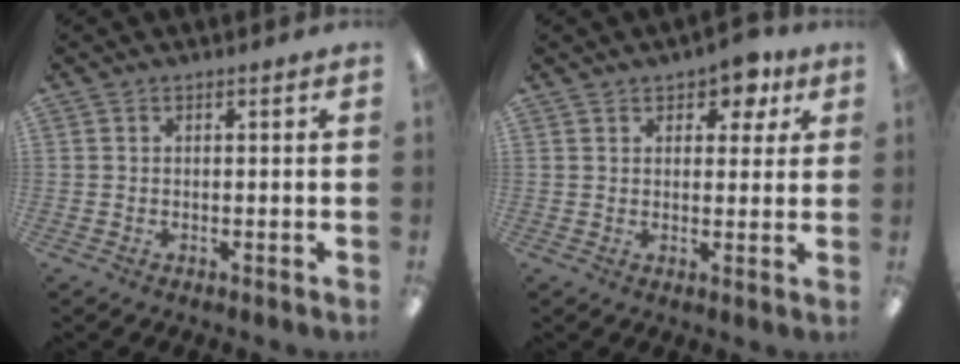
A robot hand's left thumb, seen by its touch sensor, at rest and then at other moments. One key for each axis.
{"total": 5.9, "fx": 3.6, "fy": 3.3, "fz": 3.3, "tx": -0.033, "ty": -0.008, "tz": 0.058}